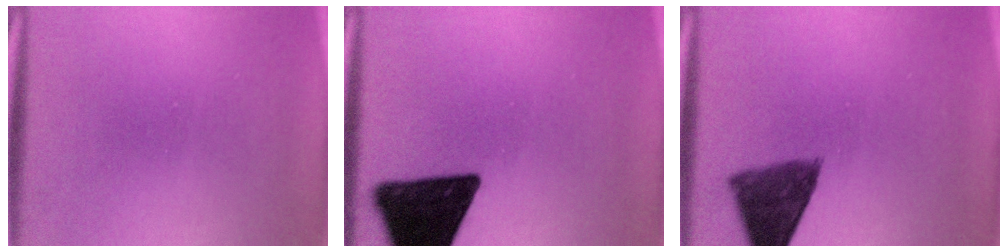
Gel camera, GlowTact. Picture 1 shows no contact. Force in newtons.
{"total": 16.3}
{"total": 8.0}